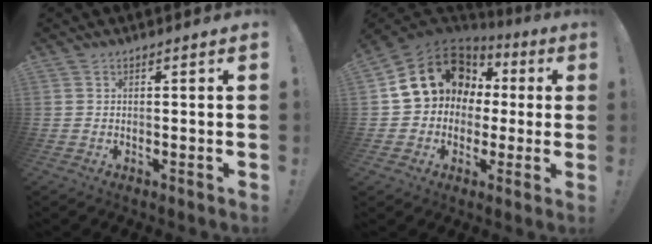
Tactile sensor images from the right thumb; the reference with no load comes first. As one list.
[{"total": 18.4, "force": [5.5, 14.8, 9.5], "torque": [-0.152, -0.011, 0.126]}]